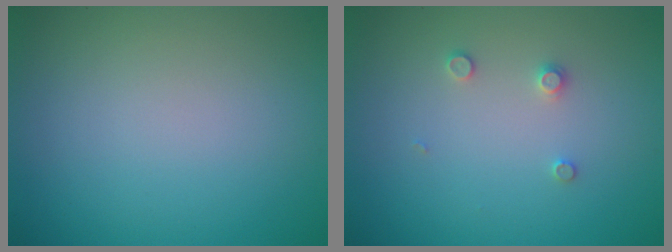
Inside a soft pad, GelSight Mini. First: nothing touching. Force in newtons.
{"total": 1.0, "press": 1.0, "slide": 0.2}